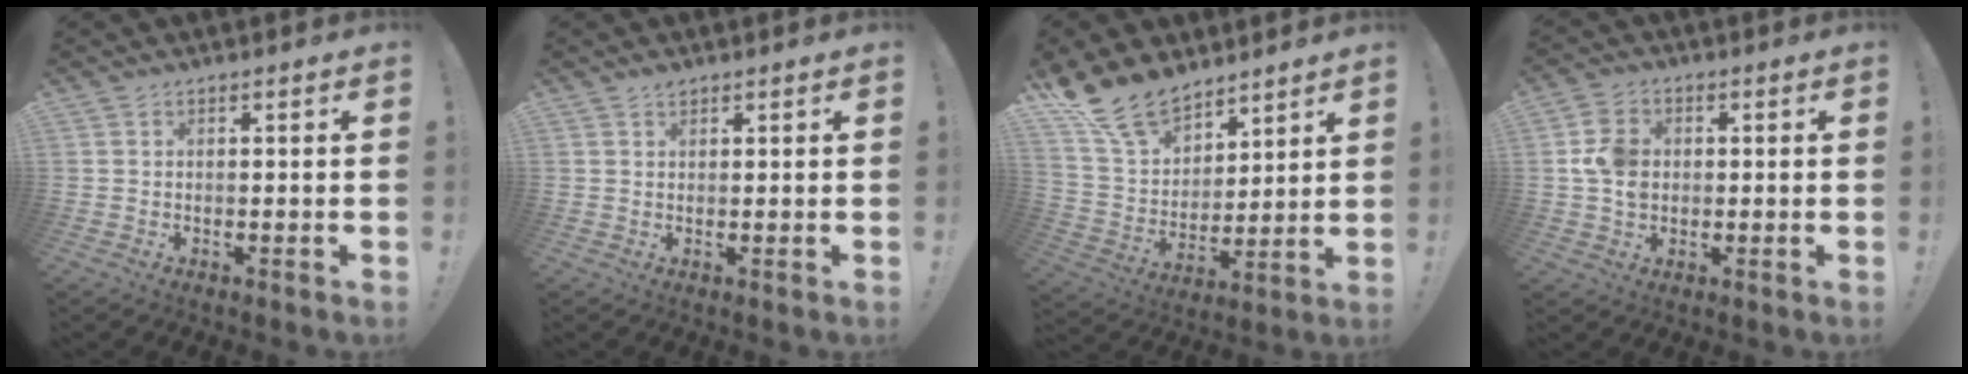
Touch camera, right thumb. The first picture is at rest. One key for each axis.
{"total": 1.2, "fx": 1.0, "fy": 0.6, "fz": 0.2, "tx": 0.002, "ty": -0.002, "tz": 0.019}
{"total": 16.2, "fx": 12.7, "fy": 8.2, "fz": 5.7, "tx": -0.114, "ty": -0.092, "tz": 0.242}
{"total": 8.3, "fx": 0.3, "fy": 6.8, "fz": 4.8, "tx": -0.085, "ty": 0.013, "tz": 0.009}